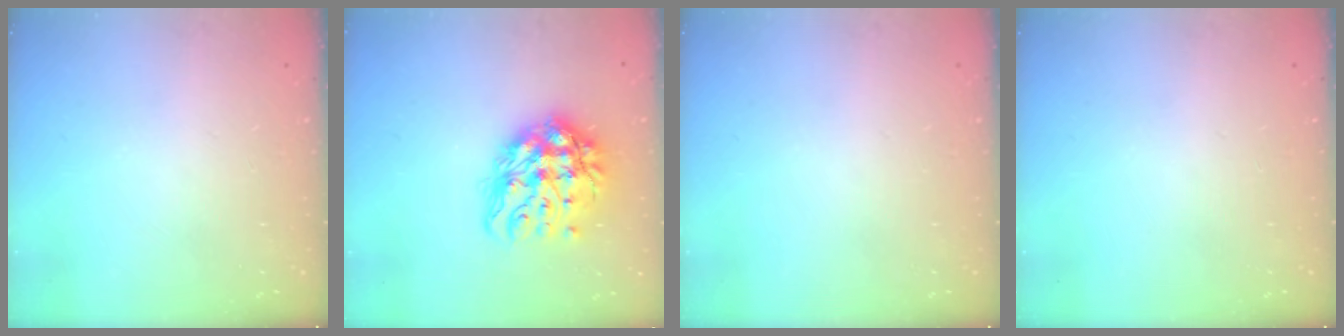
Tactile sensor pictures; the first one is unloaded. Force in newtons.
{"total": 15.6, "press": 15.6, "slide": 1.1}
{"total": 0.0}
{"total": 0.0}